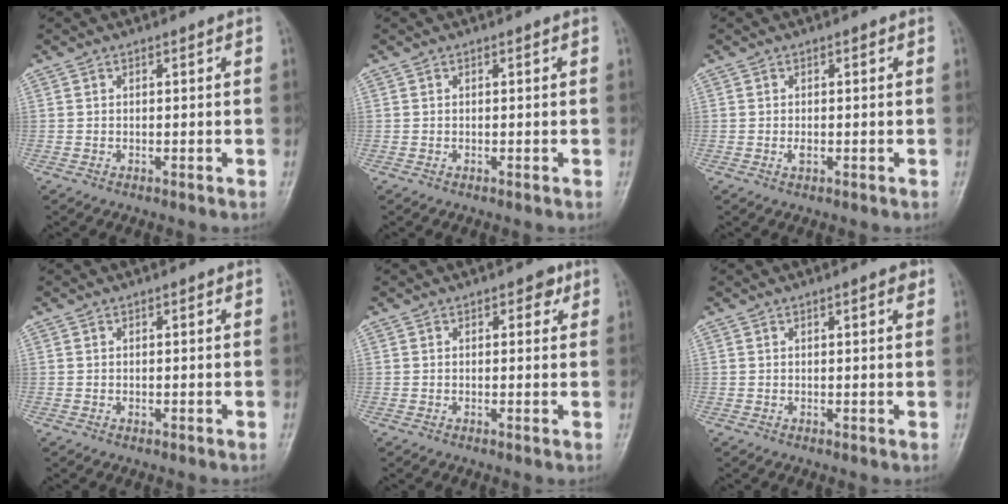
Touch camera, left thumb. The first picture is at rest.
{"total": 0.0}
{"total": 1.2, "force": [-0.2, 0.7, 1.0], "torque": [-0.016, -0.002, -0.004]}
{"total": 0.5, "force": [0.1, 0.4, 0.4], "torque": [-0.004, 0.000, 0.002]}
{"total": 2.3, "force": [1.2, 1.4, 1.4], "torque": [-0.002, -0.001, 0.011]}
{"total": 1.8, "force": [1.0, 0.4, 1.5], "torque": [-0.019, -0.002, 0.011]}